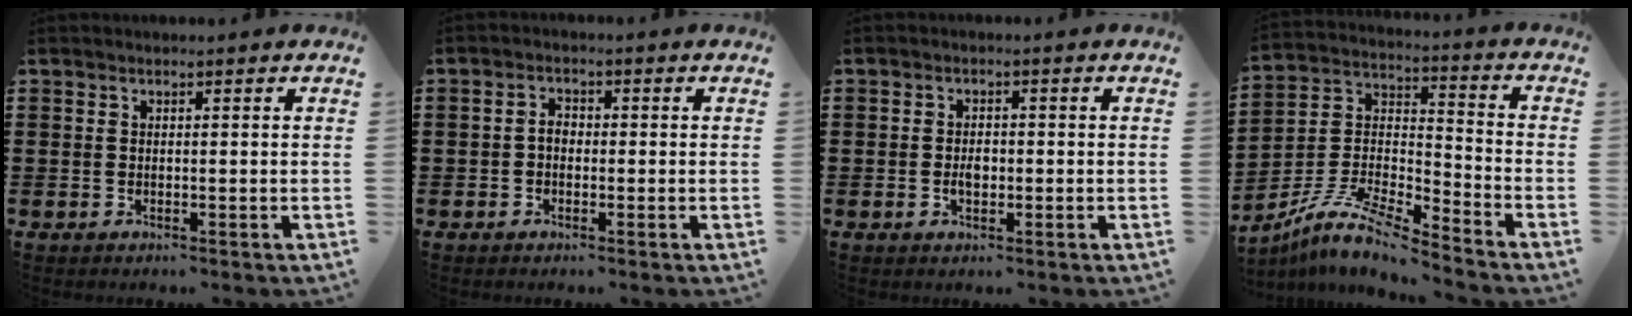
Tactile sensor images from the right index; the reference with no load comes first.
{"total": 2.0, "force": [-0.5, 1.2, 1.4], "torque": [-0.036, 0.001, -0.012]}
{"total": 2.2, "force": [-0.4, 1.2, 1.8], "torque": [-0.034, 0.003, -0.008]}
{"total": 9.4, "force": [-8.4, 0.9, 4.1], "torque": [-0.102, -0.001, -0.177]}